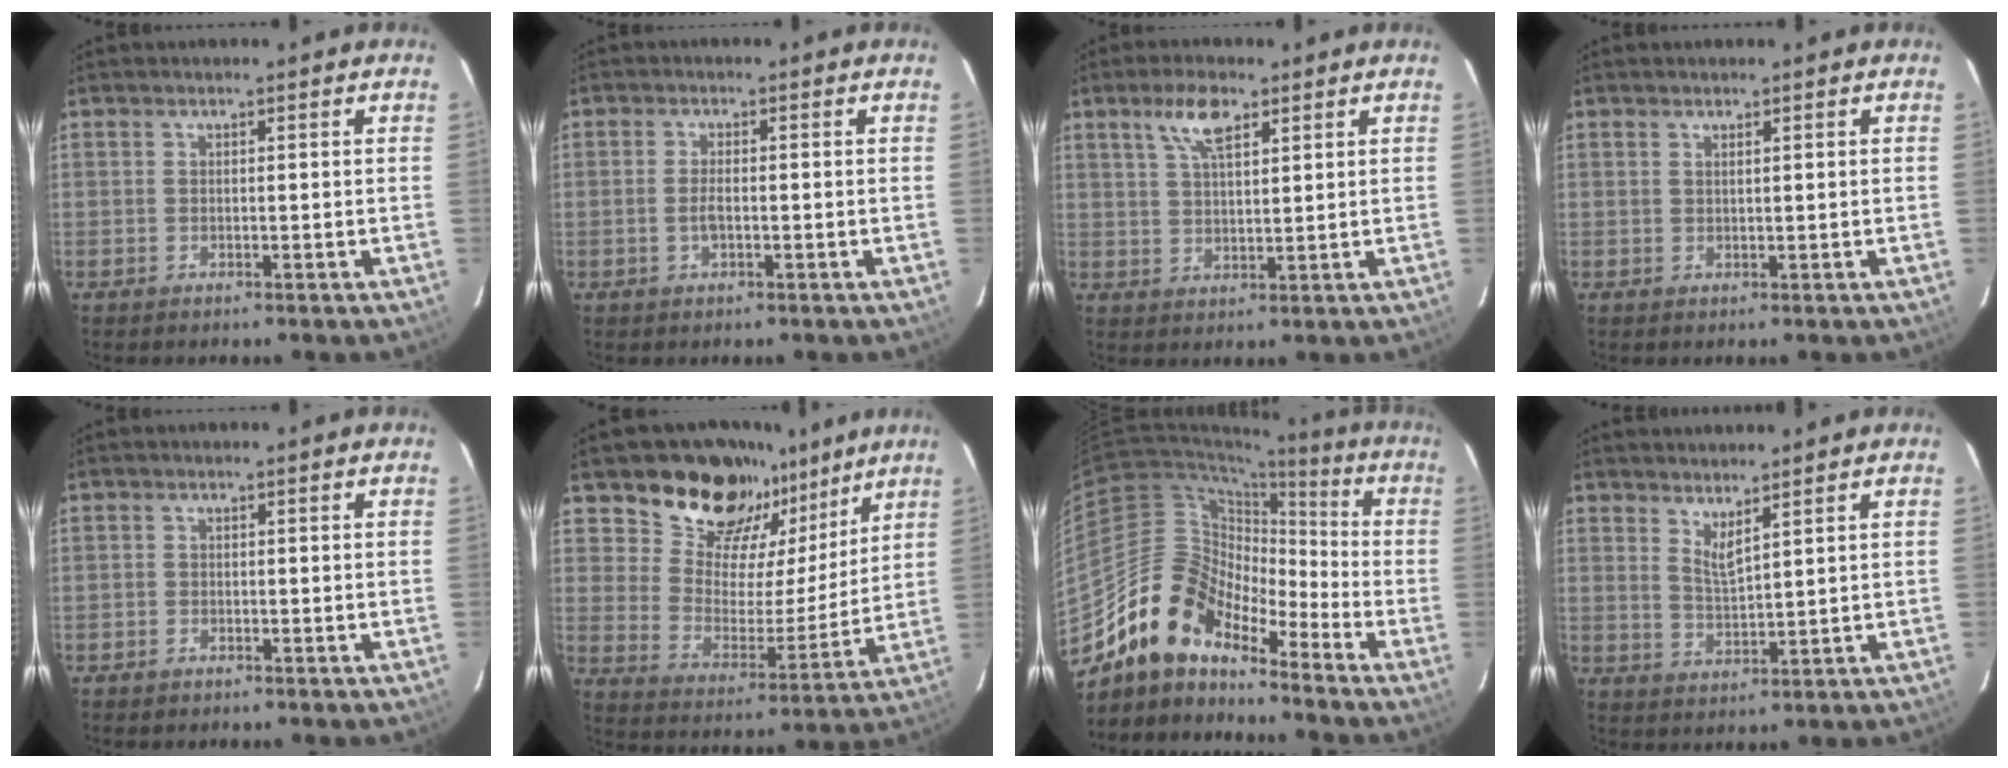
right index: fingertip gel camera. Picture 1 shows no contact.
{"total": 2.4, "force": [-0.6, 0.8, 2.2], "torque": [-0.044, 0.000, -0.011]}
{"total": 6.2, "force": [3.6, 2.2, 4.5], "torque": [-0.084, 0.011, 0.069]}
{"total": 0.8, "force": [0.5, -0.2, 0.6], "torque": [-0.008, 0.001, 0.009]}
{"total": 1.1, "force": [-0.8, 0.7, 0.0], "torque": [-0.002, 0.004, -0.013]}
{"total": 18.5, "force": [13.7, 10.3, 7.0], "torque": [-0.118, 0.000, 0.229]}
{"total": 13.5, "force": [-11.1, 6.0, 4.6], "torque": [-0.082, 0.027, -0.217]}
{"total": 3.6, "force": [2.9, 0.2, 2.2], "torque": [-0.040, -0.010, 0.050]}